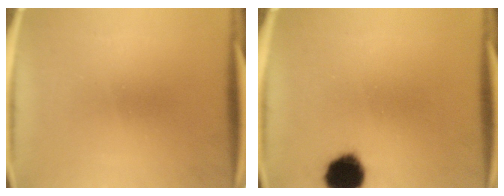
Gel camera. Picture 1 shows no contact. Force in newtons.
{"total": 10.4}